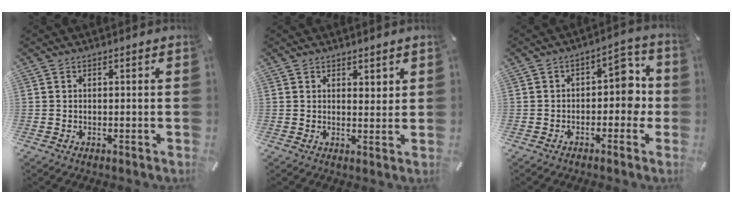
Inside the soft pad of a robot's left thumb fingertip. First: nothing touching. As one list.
[{"total": 2.5, "force": [2.0, 1.5, 0.2], "torque": [0.009, -0.011, 0.034]}, {"total": 8.6, "force": [-0.3, 5.6, 6.6], "torque": [-0.074, 0.003, -0.013]}]